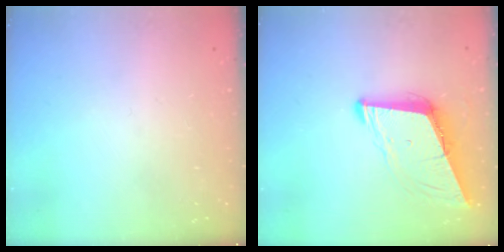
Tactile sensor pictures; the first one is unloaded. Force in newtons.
{"total": 8.9, "press": 8.0, "slide": 3.7}